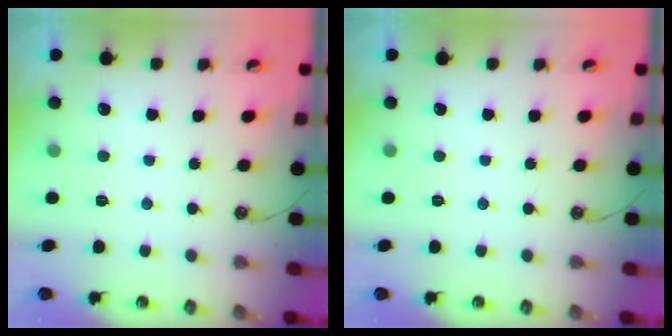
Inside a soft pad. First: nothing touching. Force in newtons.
{"total": 0.0}